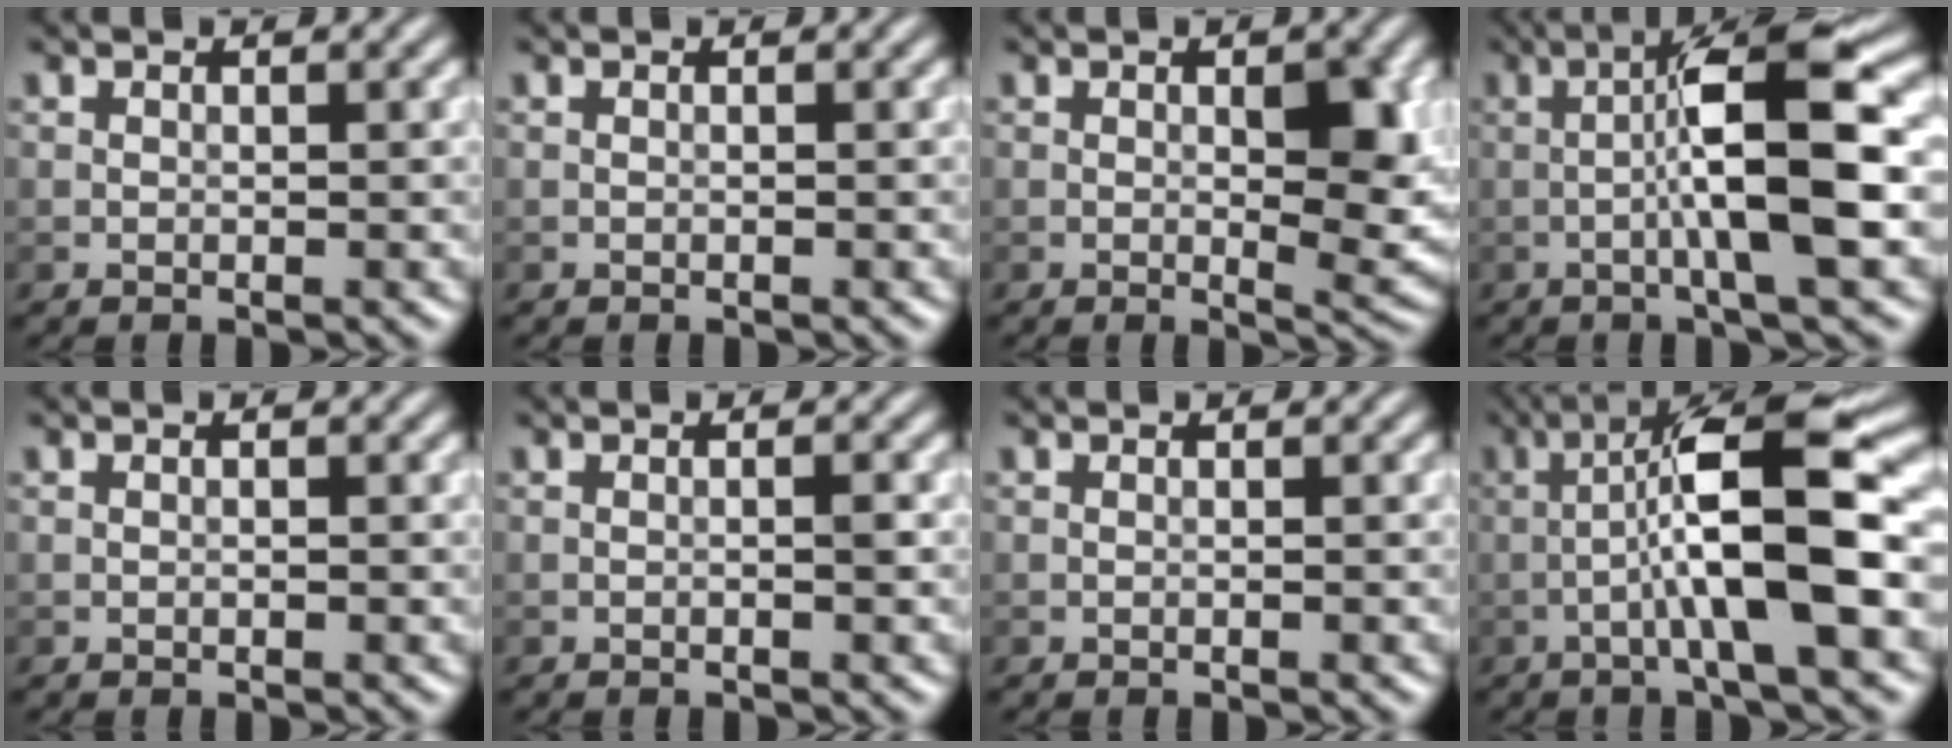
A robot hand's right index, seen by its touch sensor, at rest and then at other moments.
{"total": 0.0}
{"total": 5.4, "force": [0.3, 2.1, 4.9], "torque": [-0.062, -0.006, 0.010]}
{"total": 8.7, "force": [-1.0, 1.2, 8.6], "torque": [-0.136, 0.018, -0.021]}
{"total": 0.0}
{"total": 0.8, "force": [-0.2, 0.0, 0.7], "torque": [-0.011, 0.001, -0.004]}
{"total": 0.0}
{"total": 9.7, "force": [-1.5, 1.4, 9.5], "torque": [-0.154, 0.025, -0.029]}